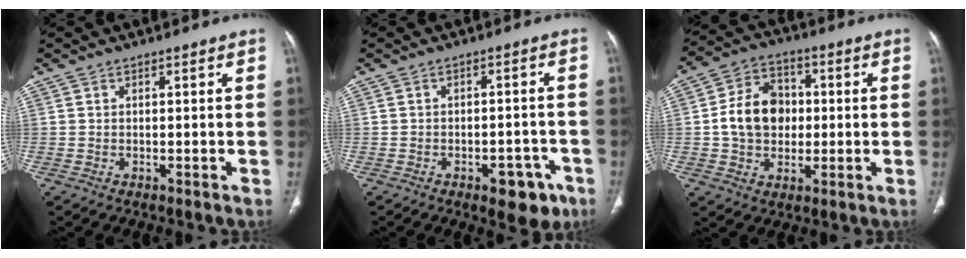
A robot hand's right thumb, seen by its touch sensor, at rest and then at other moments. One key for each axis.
{"total": 7.3, "fx": -3.9, "fy": 3.8, "fz": 4.8, "tx": -0.035, "ty": 0.024, "tz": -0.043}
{"total": 12.0, "fx": 0.1, "fy": 9.4, "fz": 7.5, "tx": -0.103, "ty": 0.019, "tz": -0.002}